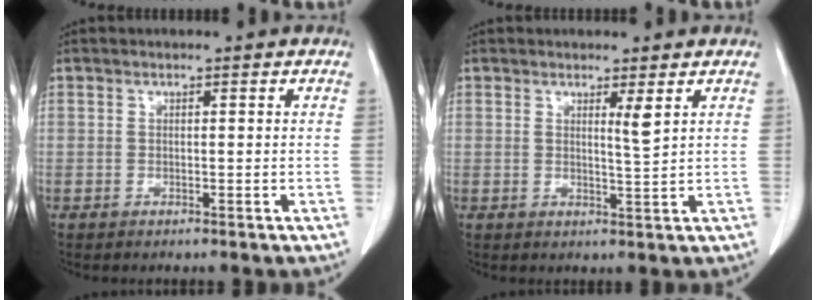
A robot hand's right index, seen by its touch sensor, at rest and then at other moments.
{"total": 2.2, "force": [1.2, -0.3, 1.9], "torque": [-0.034, -0.012, 0.020]}